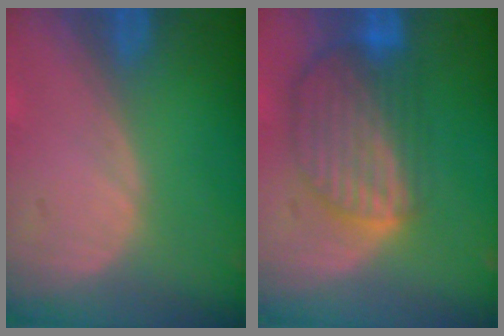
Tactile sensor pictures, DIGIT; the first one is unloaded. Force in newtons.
{"total": 9.0, "press": 7.7, "slide": 4.7}